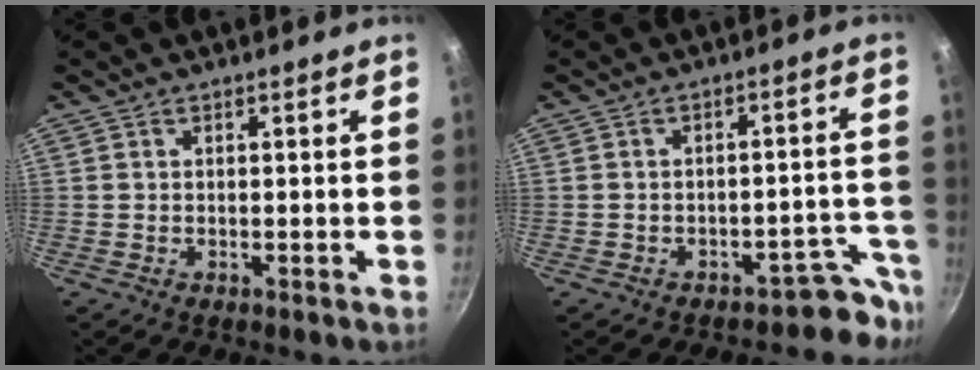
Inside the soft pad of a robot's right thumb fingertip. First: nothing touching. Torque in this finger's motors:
{"motor_torque": [-0.27, 0.09, -0.20, 0.03, 0.08]}